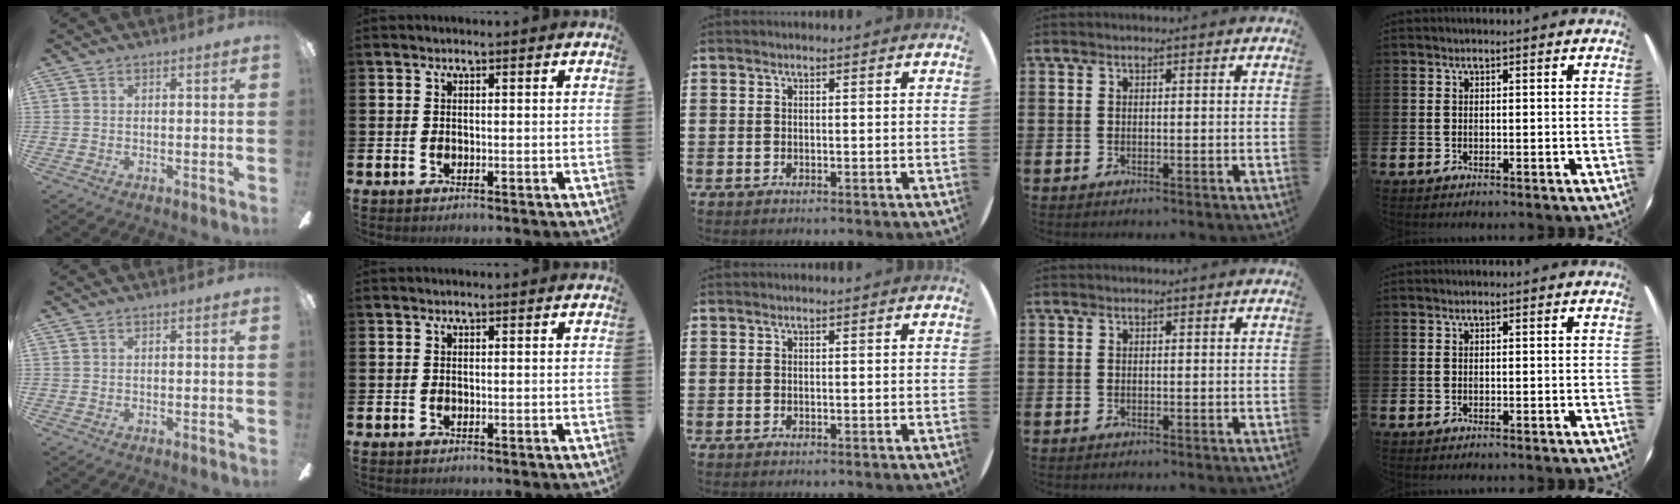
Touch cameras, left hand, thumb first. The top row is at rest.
{}